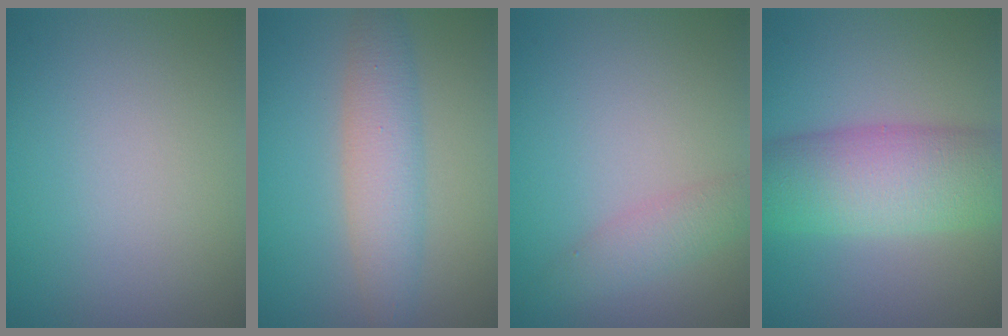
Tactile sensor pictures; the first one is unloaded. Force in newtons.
{"total": 4.0, "press": 4.0, "slide": 0.0}
{"total": 2.2, "press": 2.2, "slide": 0.1}
{"total": 8.5, "press": 8.5, "slide": 0.1}